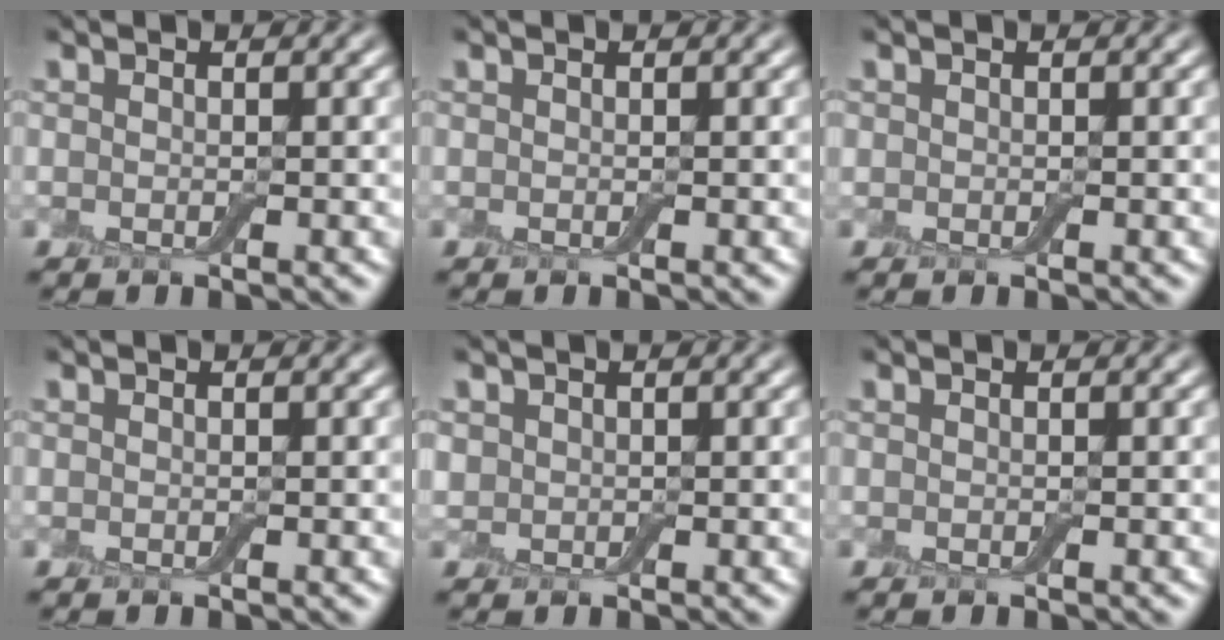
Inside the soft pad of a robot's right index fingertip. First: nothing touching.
{"total": 0.0}
{"total": 0.0}
{"total": 0.0}
{"total": 1.0, "force": [0.3, 0.9, 0.2], "torque": [-0.001, 0.000, 0.005]}
{"total": 0.0}